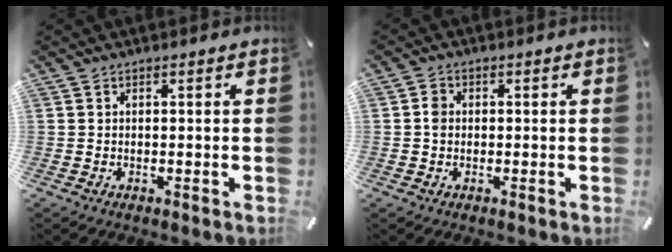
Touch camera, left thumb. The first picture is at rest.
{"total": 2.2, "force": [-0.1, 1.9, 1.0], "torque": [-0.012, 0.004, -0.007]}